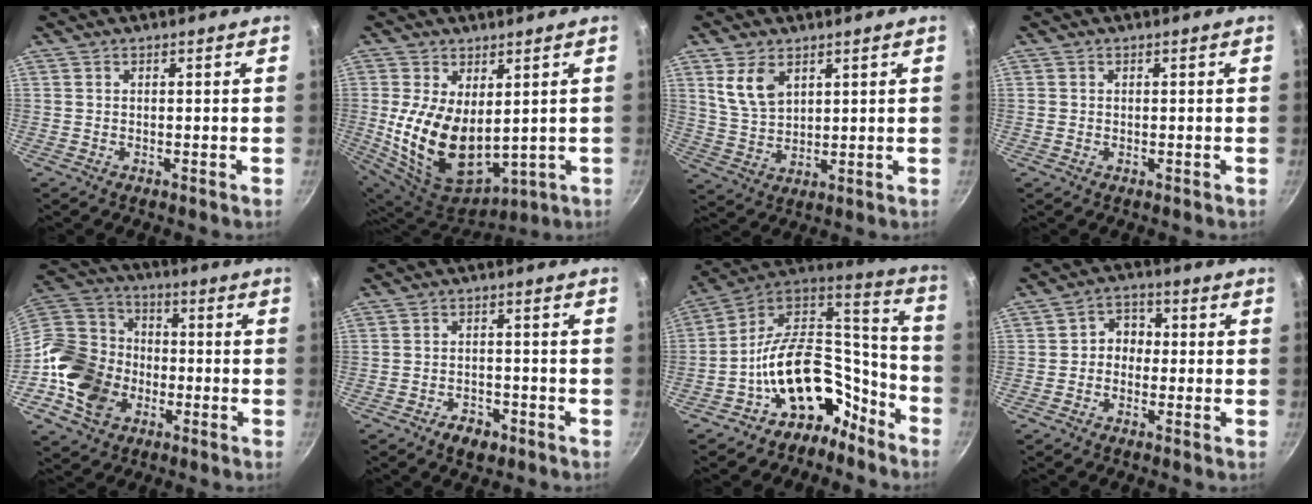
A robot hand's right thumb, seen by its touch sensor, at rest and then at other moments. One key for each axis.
{"total": 16.7, "fx": 1.1, "fy": 9.9, "fz": 13.4, "tx": -0.243, "ty": -0.033, "tz": 0.049}
{"total": 7.6, "fx": 3.7, "fy": 4.6, "fz": 4.8, "tx": -0.079, "ty": -0.021, "tz": 0.081}
{"total": 0.6, "fx": 0.0, "fy": 0.6, "fz": 0.2, "tx": -0.001, "ty": -0.002, "tz": -0.001}
{"total": 18.3, "fx": -5.5, "fy": 14.7, "fz": 9.4, "tx": -0.173, "ty": 0.043, "tz": -0.106}
{"total": 4.4, "fx": -2.8, "fy": 2.6, "fz": 2.0, "tx": -0.023, "ty": 0.022, "tz": -0.039}
{"total": 19.2, "fx": -9.8, "fy": 12.5, "fz": 10.8, "tx": -0.117, "ty": 0.104, "tz": -0.158}
{"total": 4.9, "fx": -0.5, "fy": 4.1, "fz": 2.6, "tx": -0.005, "ty": 0.019, "tz": -0.020}